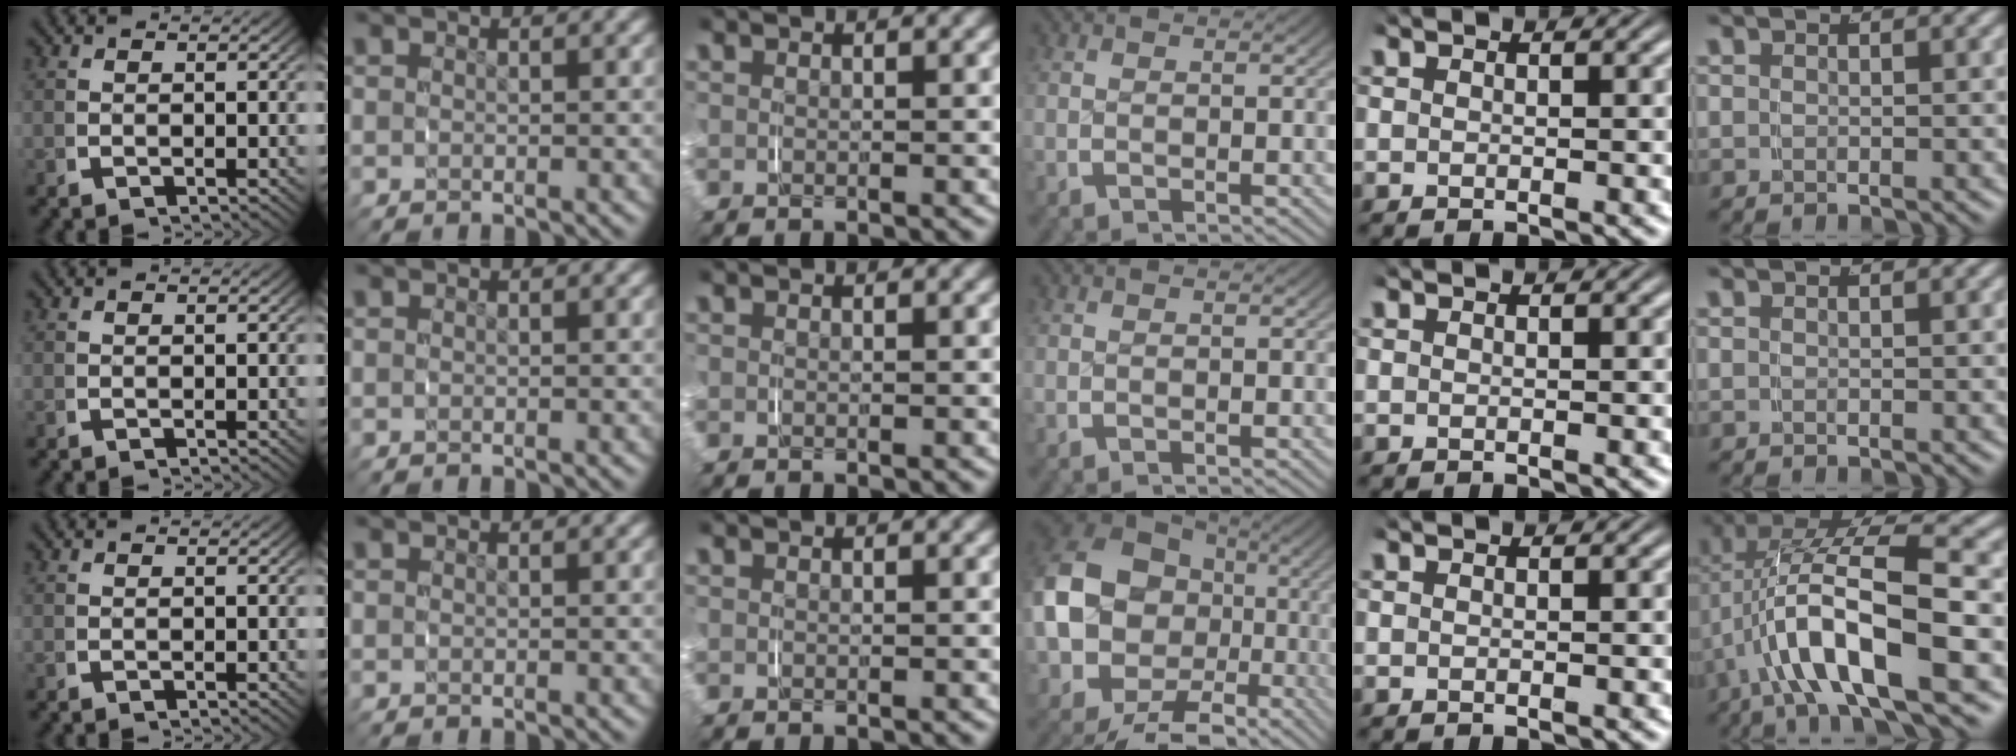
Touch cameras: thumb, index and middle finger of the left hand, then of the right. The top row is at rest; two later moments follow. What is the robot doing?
{"motion": "grasp_and_lifting", "object": "shorts"}